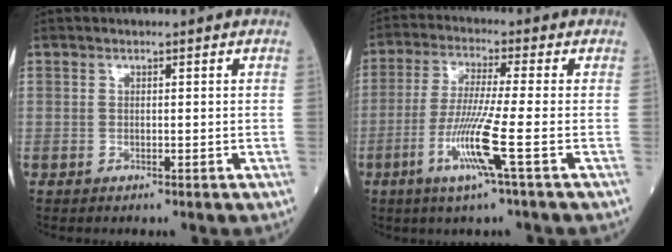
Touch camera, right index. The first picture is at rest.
{"total": 8.9, "force": [-3.2, -1.2, 8.2], "torque": [-0.166, -0.019, -0.065]}